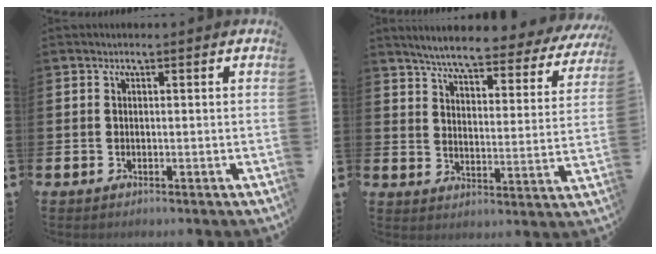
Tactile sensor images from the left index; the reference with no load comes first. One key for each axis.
{"total": 5.8, "fx": 5.3, "fy": 0.6, "fz": 2.3, "tx": -0.065, "ty": -0.041, "tz": 0.084}